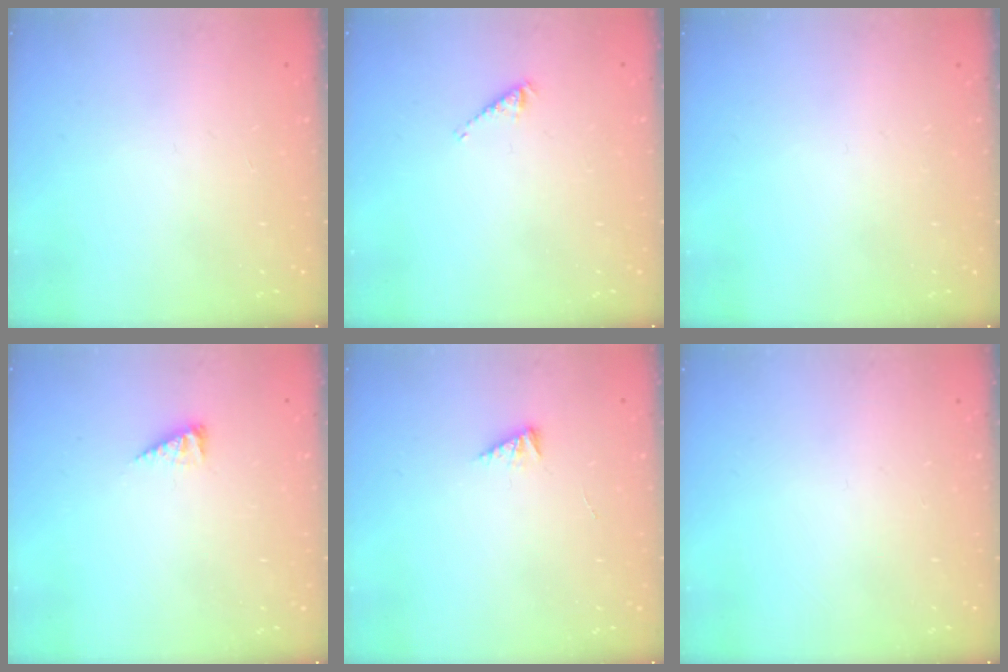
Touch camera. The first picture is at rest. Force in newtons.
{"total": 2.9, "press": 2.9, "slide": 0.6}
{"total": 0.0}
{"total": 3.1, "press": 3.0, "slide": 0.6}
{"total": 2.7, "press": 2.7, "slide": 0.6}
{"total": 0.0}